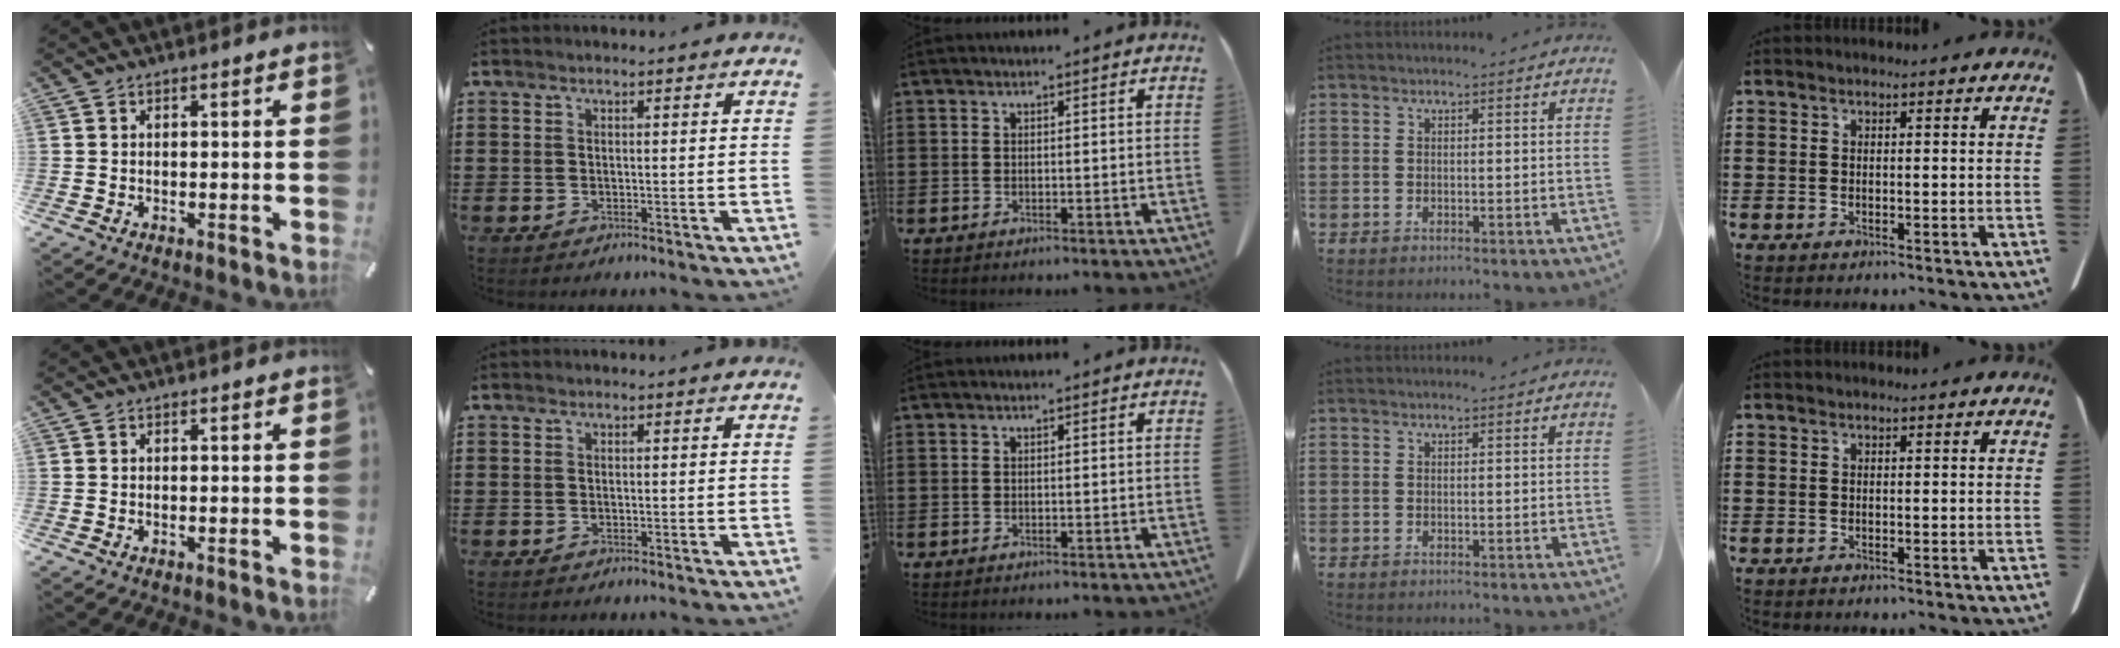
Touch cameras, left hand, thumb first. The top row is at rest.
{}